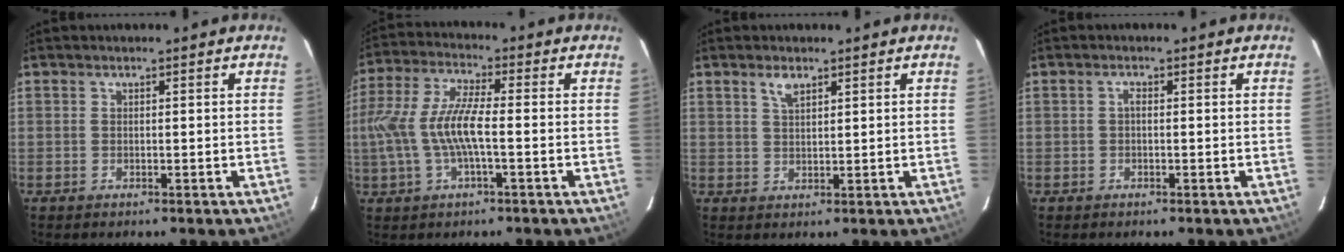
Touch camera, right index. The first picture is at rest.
{"total": 10.4, "force": [-1.6, 2.3, 10.0], "torque": [-0.213, 0.001, -0.028]}
{"total": 2.6, "force": [1.7, 1.0, 1.7], "torque": [-0.030, 0.005, 0.033]}
{"total": 0.8, "force": [-0.1, 0.4, 0.7], "torque": [-0.013, 0.006, -0.004]}